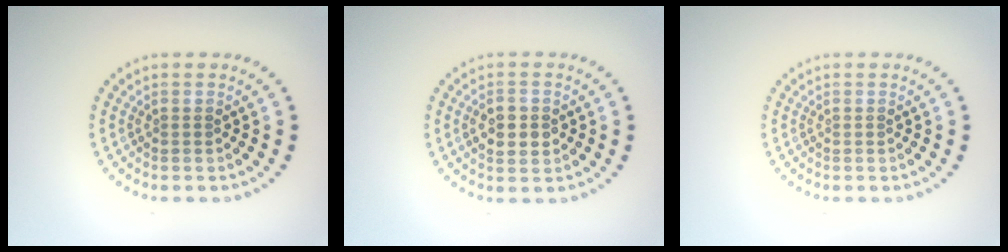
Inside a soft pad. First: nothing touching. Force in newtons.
{"total": 2.3, "press": 2.3, "slide": 0.1}
{"total": 0.0}